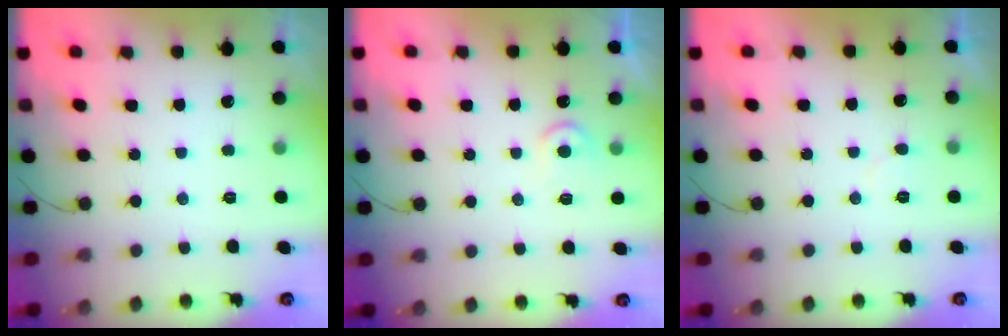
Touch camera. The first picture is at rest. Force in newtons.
{"total": 5.0, "press": 5.0, "slide": 0.5}
{"total": 3.4, "press": 3.4, "slide": 0.3}